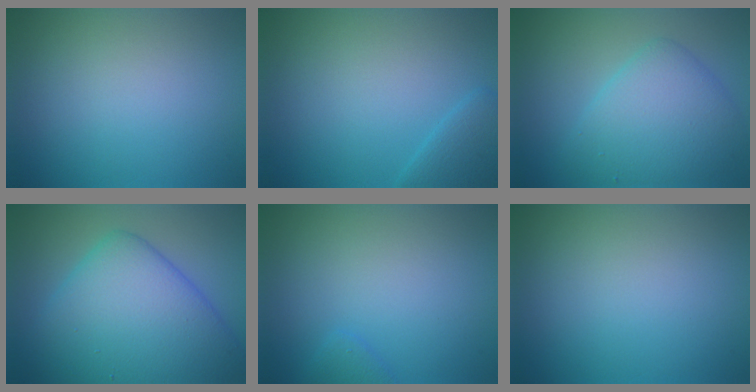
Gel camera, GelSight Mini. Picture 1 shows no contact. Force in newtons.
{"total": 2.3, "press": 2.3, "slide": 0.1}
{"total": 5.4, "press": 5.4, "slide": 0.2}
{"total": 10.7, "press": 10.7, "slide": 0.2}
{"total": 1.6, "press": 1.6, "slide": 0.2}
{"total": 0.0}